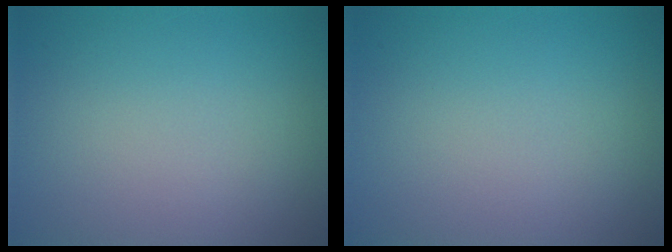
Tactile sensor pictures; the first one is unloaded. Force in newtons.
{"total": 0.0}